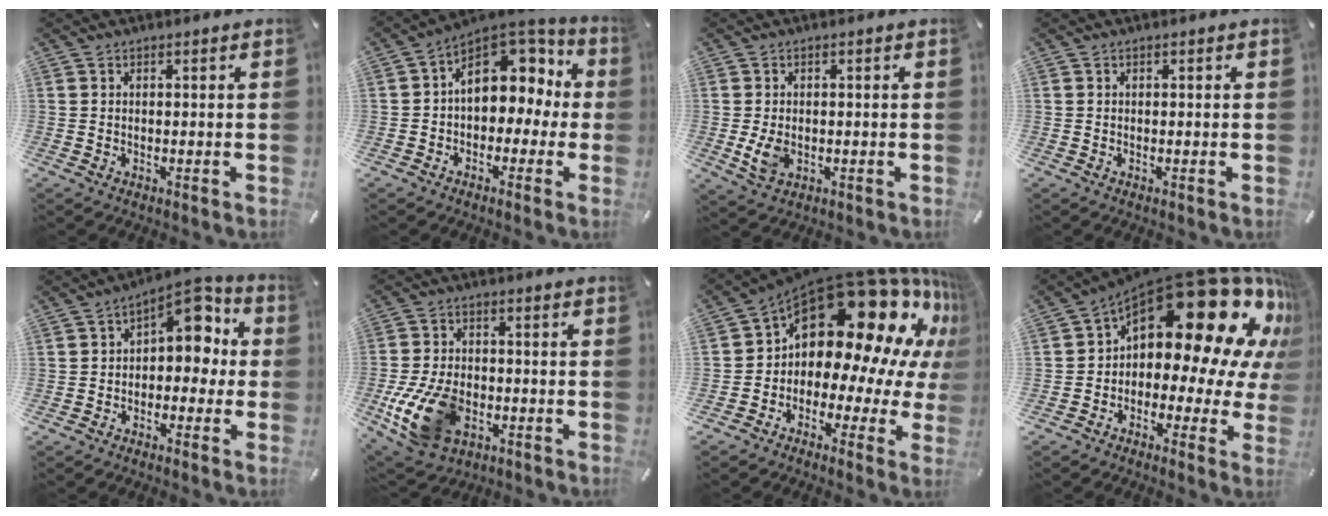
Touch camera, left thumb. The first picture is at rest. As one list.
[{"total": 11.2, "force": [3.3, 8.5, 6.5], "torque": [-0.081, -0.027, 0.063]}, {"total": 5.0, "force": [-0.9, 3.4, 3.5], "torque": [-0.077, -0.007, -0.020]}, {"total": 0.0}, {"total": 8.7, "force": [3.4, 5.7, 5.6], "torque": [-0.070, -0.029, 0.054]}, {"total": 15.1, "force": [-4.9, 10.1, 10.1], "torque": [-0.205, 0.018, -0.081]}, {"total": 21.6, "force": [11.7, 12.2, 13.5], "torque": [-0.218, -0.104, 0.210]}, {"total": 25.5, "force": [12.0, 11.8, 19.1], "torque": [-0.292, -0.101, 0.209]}]